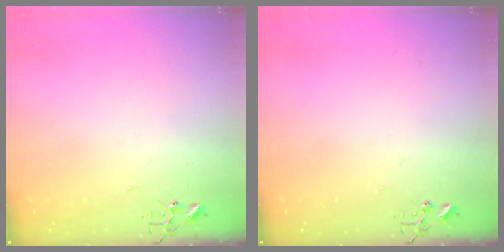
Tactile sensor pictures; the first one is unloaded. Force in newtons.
{"total": 0.0}